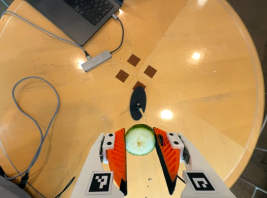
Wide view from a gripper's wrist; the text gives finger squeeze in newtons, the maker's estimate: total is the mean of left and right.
{"total": 8.7, "left": 9.0, "right": 8.4}